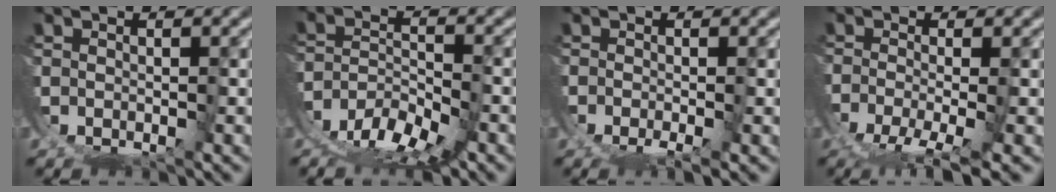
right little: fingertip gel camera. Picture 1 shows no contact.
{"total": 6.6, "force": [-3.4, 4.1, 3.8], "torque": [-0.049, -0.013, -0.065]}
{"total": 1.8, "force": [-1.1, -0.3, 1.4], "torque": [-0.003, 0.001, -0.019]}
{"total": 4.4, "force": [-3.1, -0.3, 3.2], "torque": [-0.043, -0.016, -0.042]}